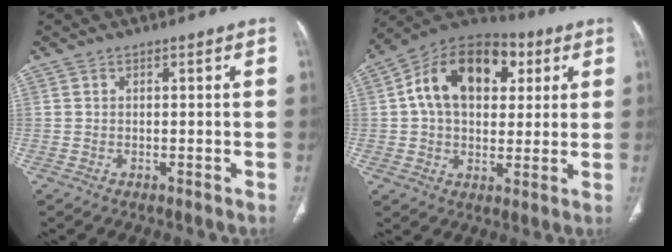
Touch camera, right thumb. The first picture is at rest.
{"total": 18.5, "force": [4.9, 12.3, 12.9], "torque": [-0.181, 0.015, 0.072]}